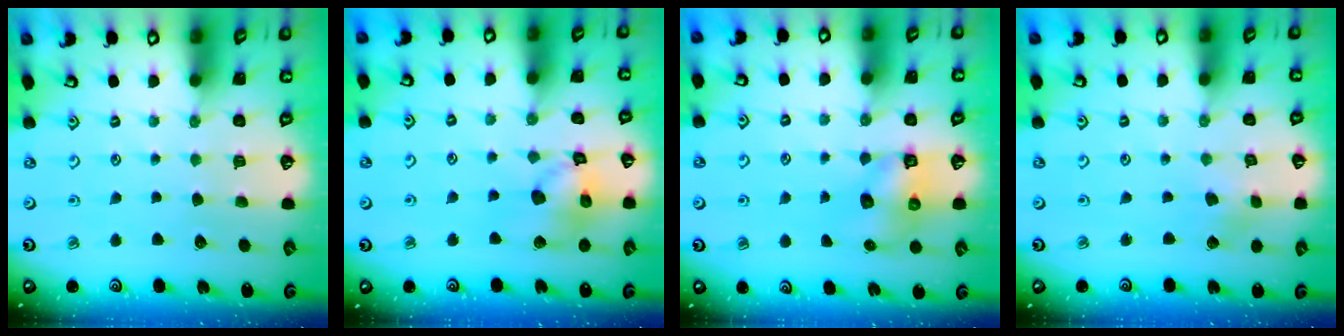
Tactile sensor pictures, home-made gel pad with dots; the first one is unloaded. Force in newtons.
{"total": 13.4, "press": 13.3, "slide": 1.8}
{"total": 6.2, "press": 6.1, "slide": 0.7}
{"total": 1.4, "press": 1.4, "slide": 0.1}